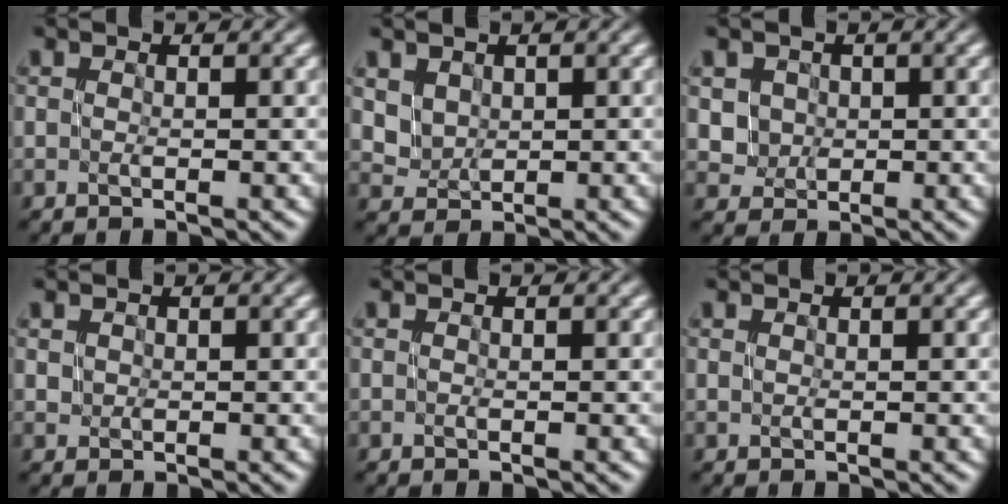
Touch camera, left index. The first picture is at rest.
{"total": 1.9, "force": [1.5, 1.2, -0.4], "torque": [0.006, 0.000, 0.034]}
{"total": 1.7, "force": [0.9, 1.4, -0.4], "torque": [0.011, 0.002, 0.018]}
{"total": 0.7, "force": [0.3, 0.6, -0.2], "torque": [0.008, 0.004, 0.006]}
{"total": 0.0}
{"total": 0.0}